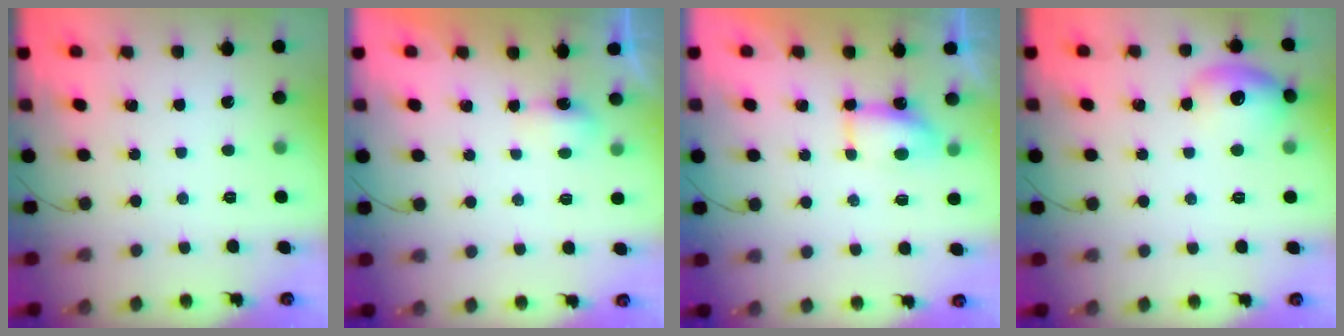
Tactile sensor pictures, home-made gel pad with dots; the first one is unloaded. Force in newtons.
{"total": 7.9, "press": 3.5, "slide": 7.0}
{"total": 5.4, "press": 5.4, "slide": 0.4}
{"total": 13.0, "press": 11.2, "slide": 6.7}